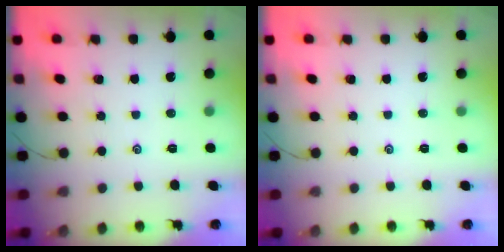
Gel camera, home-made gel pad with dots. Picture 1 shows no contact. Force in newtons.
{"total": 0.0}